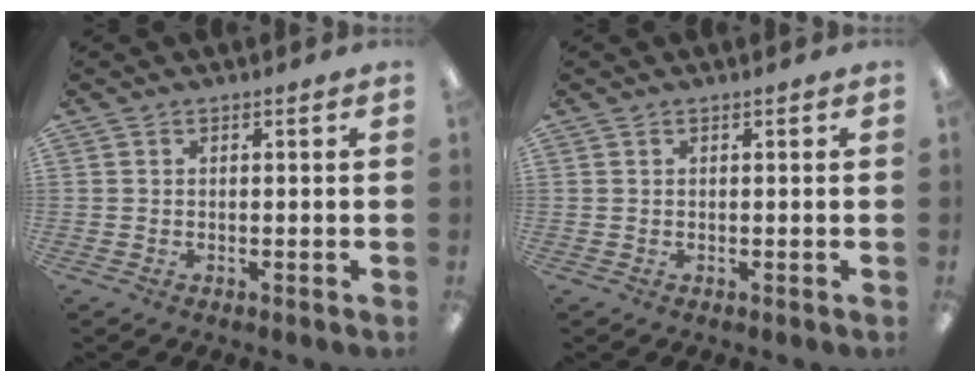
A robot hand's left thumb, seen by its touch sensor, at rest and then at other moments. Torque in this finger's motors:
{"motor_torque": [-0.12, 0.12, -0.07, 0.07, 0.00]}